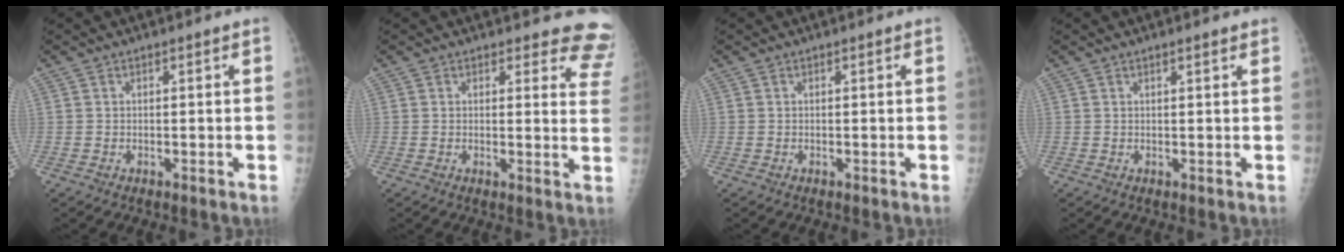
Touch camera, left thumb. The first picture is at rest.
{"total": 9.4, "force": [8.9, 3.0, 0.6], "torque": [0.050, -0.069, 0.058]}
{"total": 0.0}
{"total": 1.5, "force": [1.1, 0.2, 1.0], "torque": [-0.011, 0.000, 0.015]}